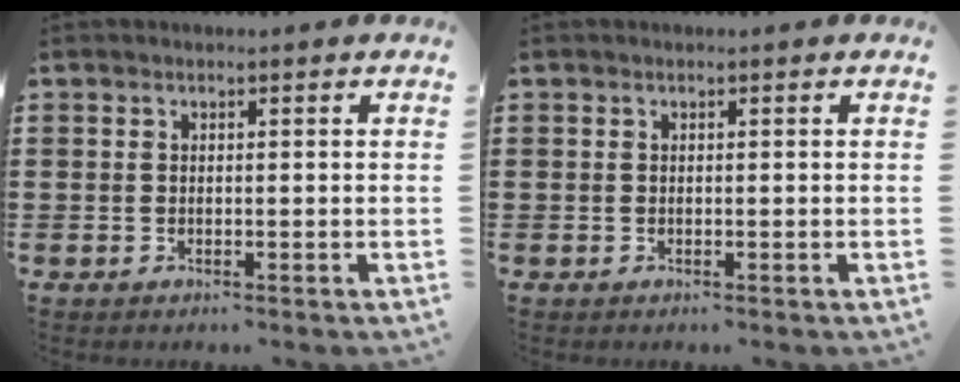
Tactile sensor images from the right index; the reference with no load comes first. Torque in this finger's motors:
{"motor_torque": [0.00, 0.00, 0.00, 0.00]}